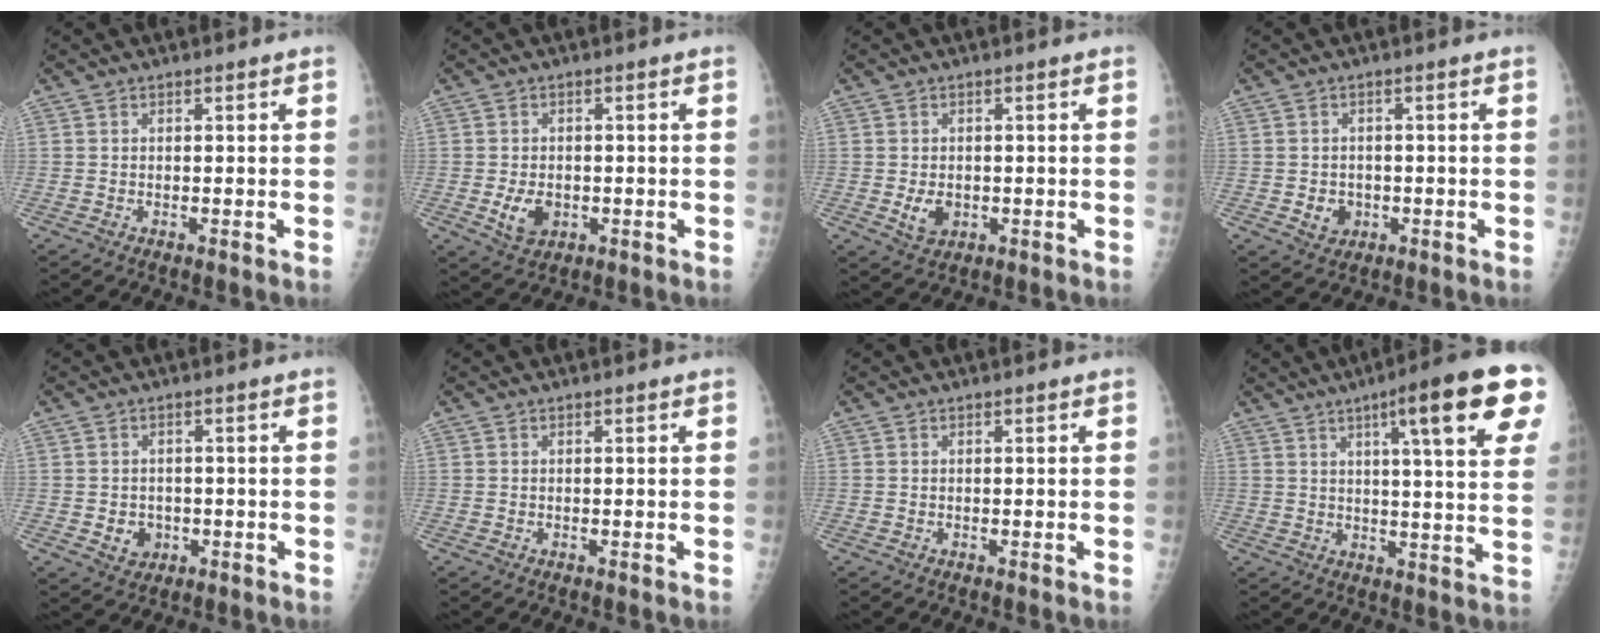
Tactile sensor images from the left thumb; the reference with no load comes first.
{"total": 4.8, "force": [-1.0, 3.4, 3.2], "torque": [-0.047, -0.003, -0.010]}
{"total": 3.8, "force": [-0.6, 2.8, 2.5], "torque": [-0.033, -0.003, -0.002]}
{"total": 3.5, "force": [-0.8, 3.1, 1.5], "torque": [-0.008, 0.003, -0.003]}
{"total": 3.7, "force": [-0.8, 3.3, 1.6], "torque": [-0.009, 0.003, -0.002]}
{"total": 0.0}
{"total": 0.0}
{"total": 18.0, "force": [8.5, 2.4, 15.7], "torque": [-0.197, -0.016, 0.111]}